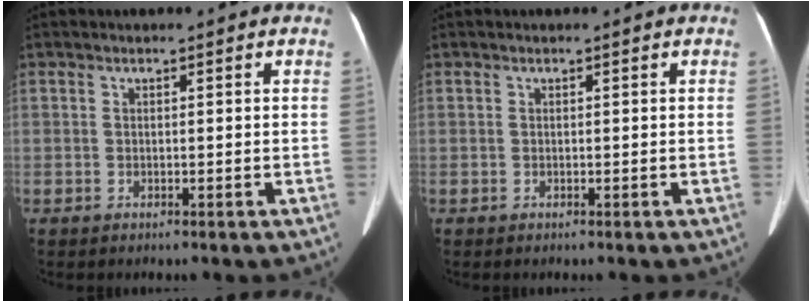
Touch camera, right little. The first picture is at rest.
{"total": 0.0}